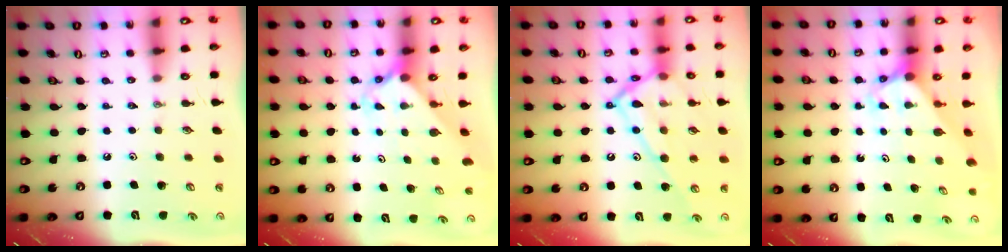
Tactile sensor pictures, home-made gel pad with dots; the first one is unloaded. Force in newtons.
{"total": 2.4, "press": 2.4, "slide": 0.2}
{"total": 19.2, "press": 19.1, "slide": 1.3}
{"total": 3.1, "press": 3.1, "slide": 0.2}